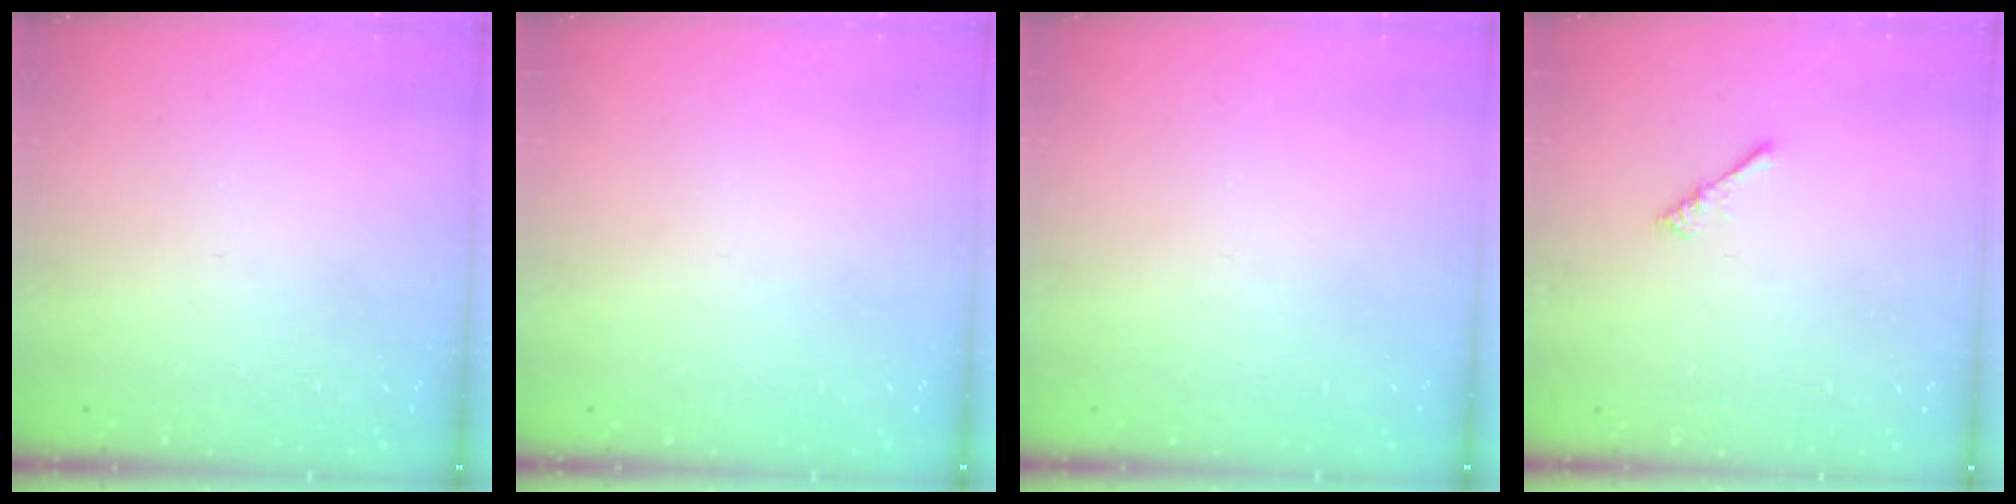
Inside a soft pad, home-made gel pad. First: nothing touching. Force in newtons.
{"total": 0.0}
{"total": 0.0}
{"total": 0.0}